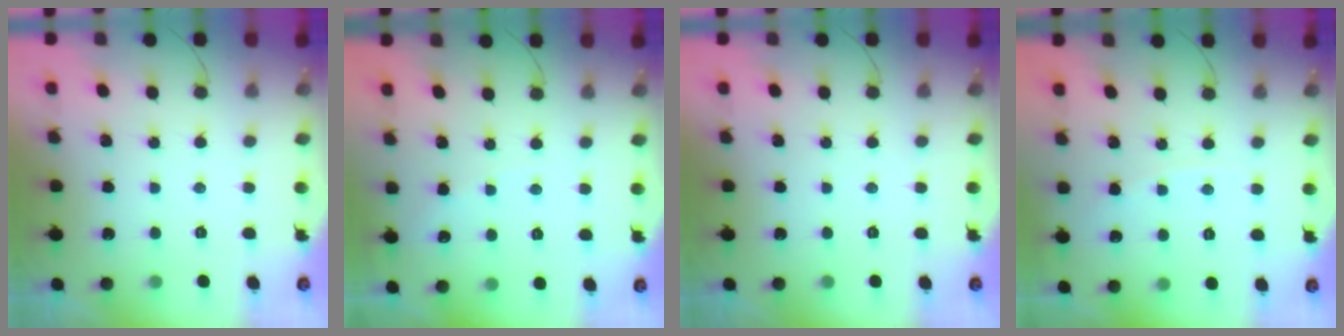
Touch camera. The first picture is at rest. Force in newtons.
{"total": 3.3, "press": 3.2, "slide": 0.4}
{"total": 0.0}
{"total": 3.2, "press": 3.1, "slide": 0.4}